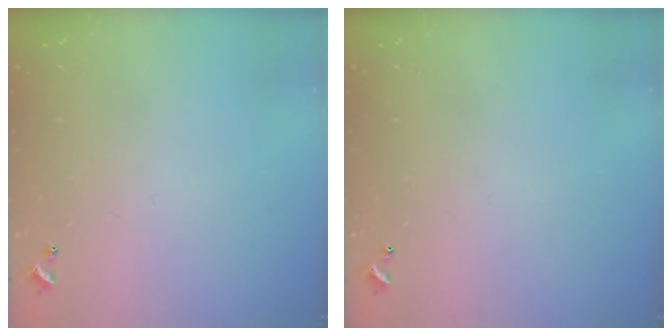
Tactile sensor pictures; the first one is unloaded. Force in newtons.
{"total": 0.0}